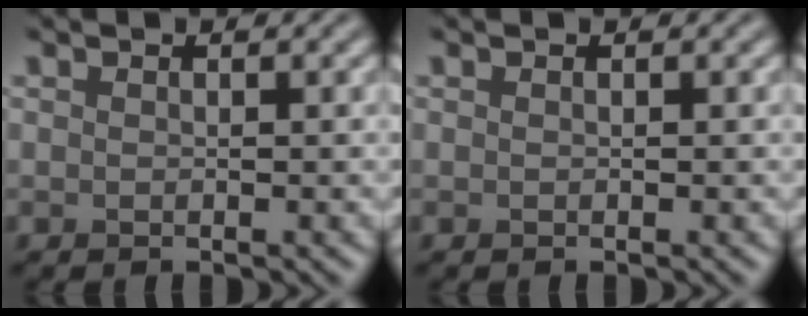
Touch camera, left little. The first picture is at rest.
{"total": 0.0}